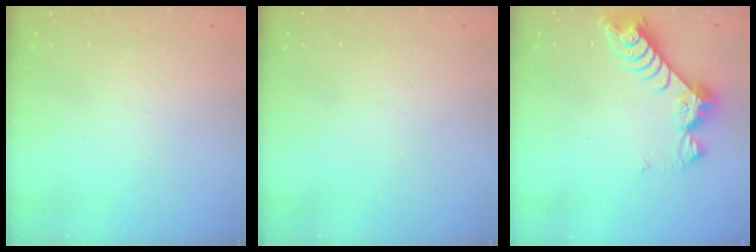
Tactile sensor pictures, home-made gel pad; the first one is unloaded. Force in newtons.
{"total": 0.5, "press": 0.5, "slide": 0.1}
{"total": 9.4, "press": 9.4, "slide": 0.9}